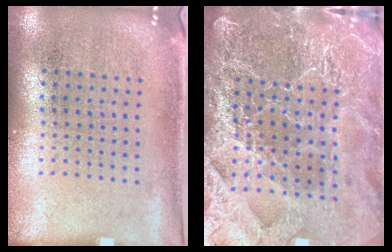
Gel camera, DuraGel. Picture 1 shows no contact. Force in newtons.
{"total": 4.9, "press": 4.4, "slide": 2.1}